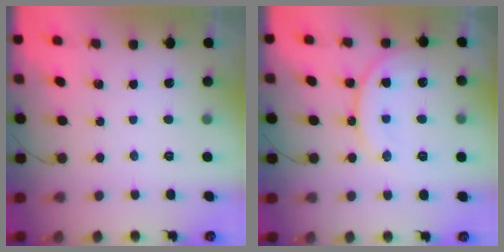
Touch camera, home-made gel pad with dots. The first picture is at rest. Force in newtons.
{"total": 13.8, "press": 13.7, "slide": 1.9}